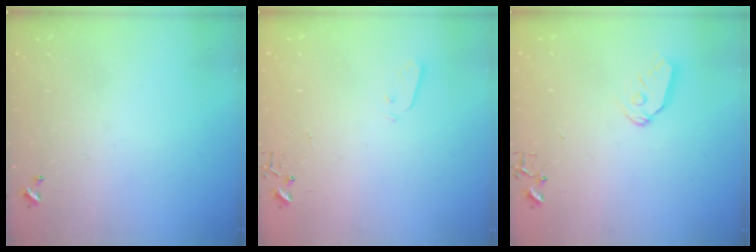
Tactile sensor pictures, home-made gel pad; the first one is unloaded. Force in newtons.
{"total": 2.5, "press": 2.5, "slide": 0.4}
{"total": 7.7, "press": 7.7, "slide": 0.4}